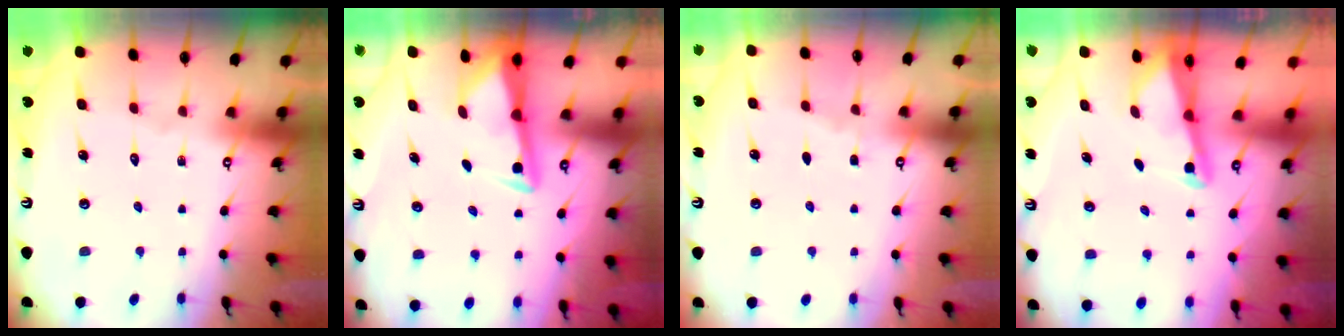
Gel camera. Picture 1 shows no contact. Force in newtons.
{"total": 3.0, "press": 2.9, "slide": 0.4}
{"total": 2.8, "press": 2.8, "slide": 0.4}
{"total": 2.2, "press": 2.2, "slide": 0.3}